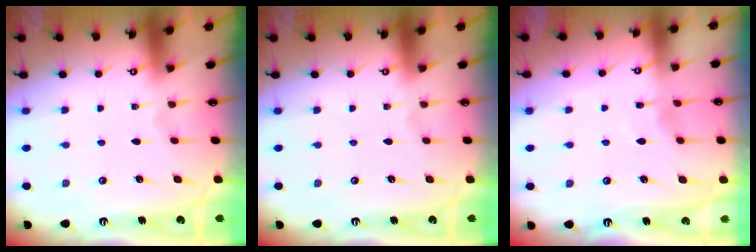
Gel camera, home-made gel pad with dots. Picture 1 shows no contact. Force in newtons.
{"total": 0.0}
{"total": 3.9, "press": 3.9, "slide": 0.6}